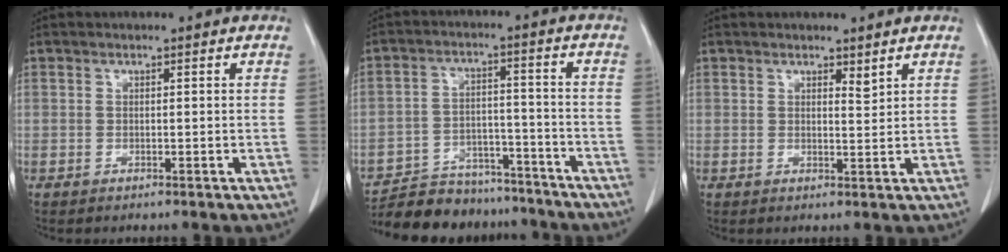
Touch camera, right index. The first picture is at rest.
{"total": 14.7, "force": [-13.5, 5.1, 2.9], "torque": [-0.046, 0.027, -0.198]}
{"total": 1.4, "force": [1.2, 0.3, 0.8], "torque": [-0.015, -0.010, 0.020]}